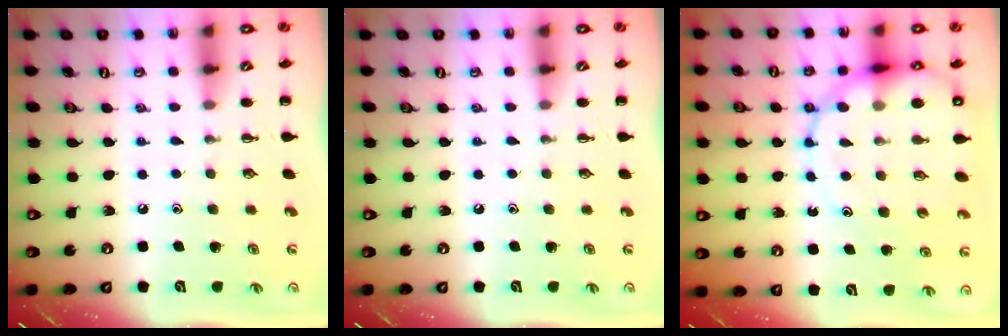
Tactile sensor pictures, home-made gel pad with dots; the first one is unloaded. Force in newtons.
{"total": 0.0}
{"total": 16.1, "press": 15.7, "slide": 3.6}